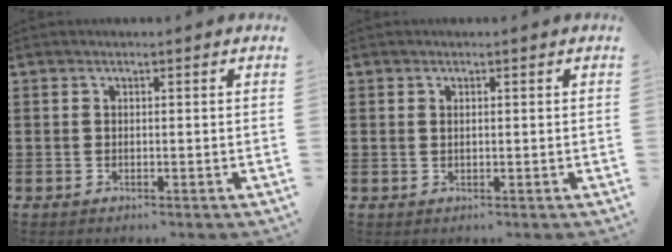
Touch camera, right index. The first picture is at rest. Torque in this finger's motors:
{"motor_torque": [-0.40, 0.67, -0.05, -0.01]}